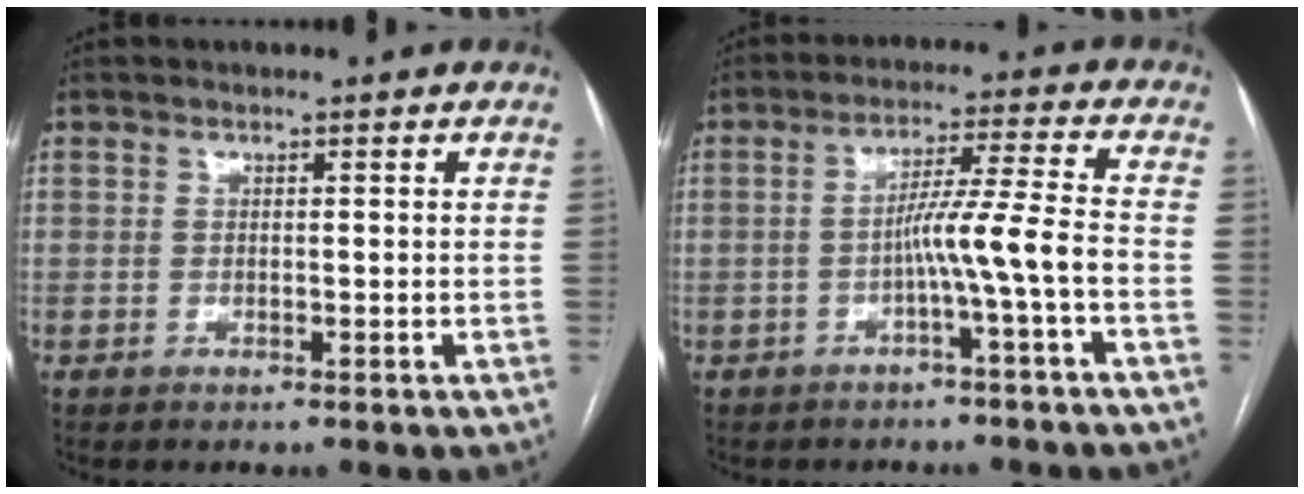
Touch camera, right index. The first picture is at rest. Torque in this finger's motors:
{"motor_torque": [0.37, -0.05, 0.44, 0.12]}